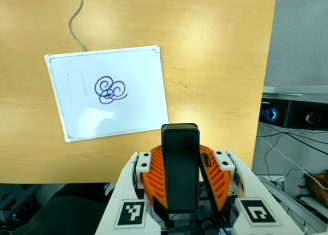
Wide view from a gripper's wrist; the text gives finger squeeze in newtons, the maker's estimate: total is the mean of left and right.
{"total": 6.6, "left": 5.5, "right": 7.7}